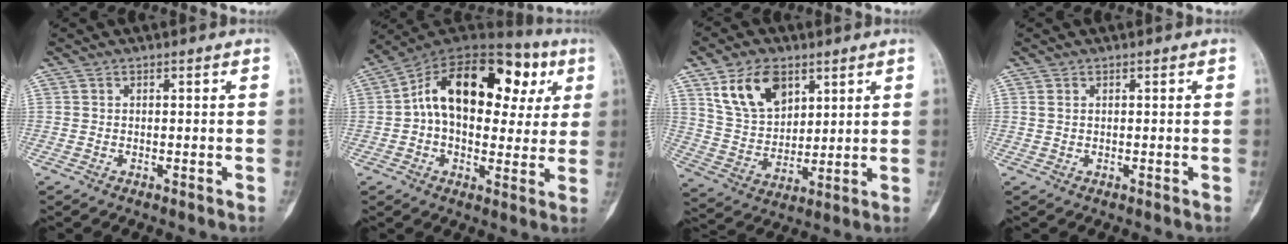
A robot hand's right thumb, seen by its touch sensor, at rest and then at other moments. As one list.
[{"total": 23.5, "force": [5.1, 14.3, 18.0], "torque": [-0.248, 0.041, 0.070]}, {"total": 12.9, "force": [6.7, 8.0, 7.5], "torque": [-0.115, -0.026, 0.138]}, {"total": 0.7, "force": [0.3, 0.5, 0.5], "torque": [-0.010, 0.005, 0.007]}]